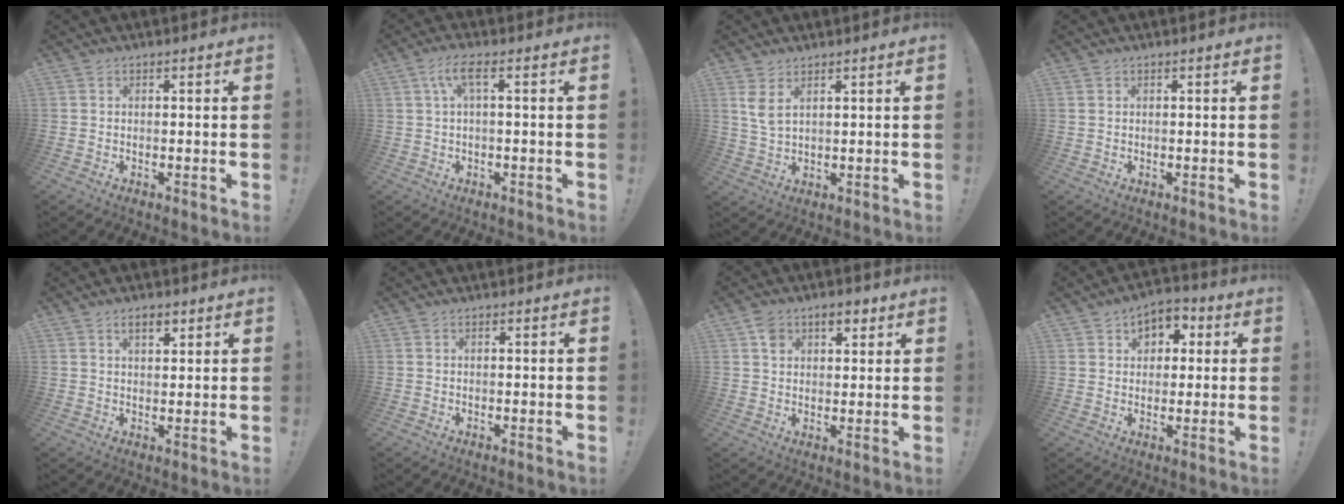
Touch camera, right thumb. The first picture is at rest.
{"total": 5.5, "force": [1.2, 1.0, 5.3], "torque": [-0.104, 0.003, 0.021]}
{"total": 4.5, "force": [2.5, 1.5, 3.4], "torque": [-0.059, -0.012, 0.044]}
{"total": 0.0}
{"total": 4.3, "force": [2.3, 2.2, 2.9], "torque": [-0.044, -0.003, 0.039]}
{"total": 0.0}
{"total": 6.6, "force": [3.4, 4.6, 3.3], "torque": [-0.051, -0.001, 0.063]}
{"total": 6.6, "force": [2.0, 5.6, 2.6], "torque": [-0.034, -0.001, 0.040]}